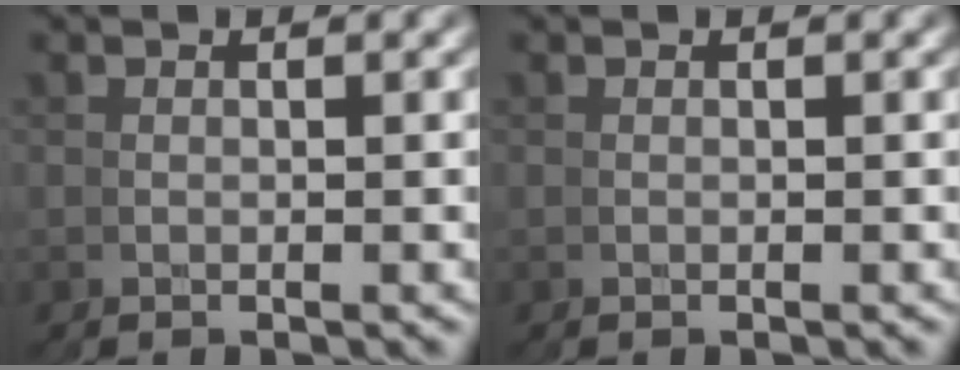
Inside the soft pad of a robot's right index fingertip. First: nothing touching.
{"total": 0.0}